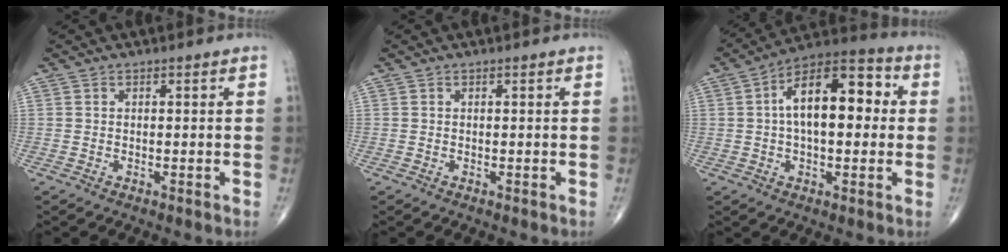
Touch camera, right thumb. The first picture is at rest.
{"total": 0.0}
{"total": 16.0, "force": [2.1, 8.1, 13.6], "torque": [-0.196, 0.036, 0.022]}